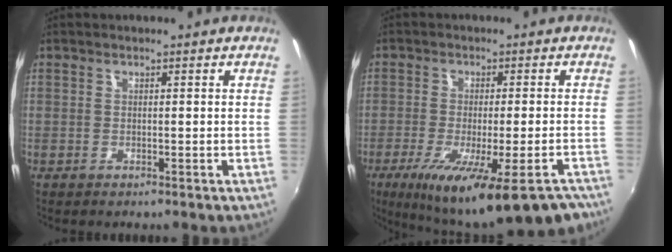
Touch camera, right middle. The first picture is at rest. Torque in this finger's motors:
{"motor_torque": [1.50, -0.63, 0.40, 0.21]}